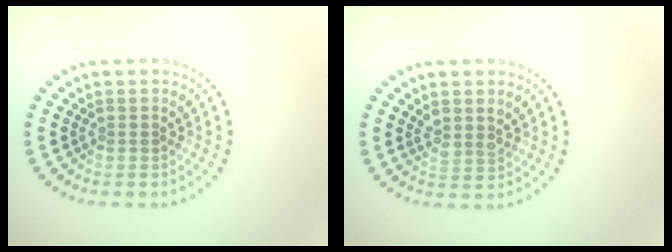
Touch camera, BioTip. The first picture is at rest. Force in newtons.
{"total": 1.7, "press": 1.5, "slide": 0.8}